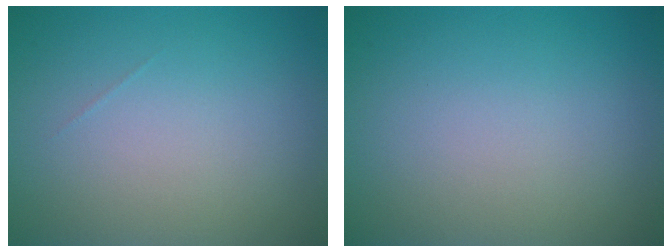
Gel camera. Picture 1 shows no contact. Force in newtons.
{"total": 0.0}